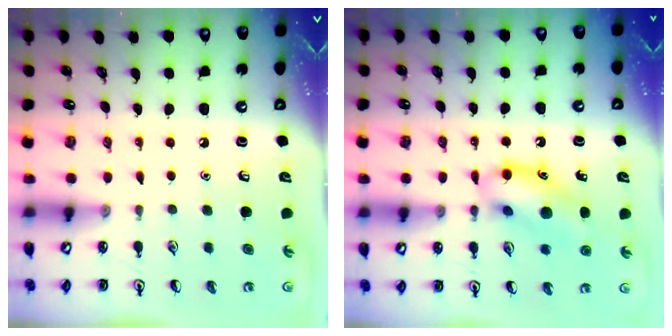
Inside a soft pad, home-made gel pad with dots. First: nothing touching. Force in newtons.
{"total": 13.0, "press": 12.7, "slide": 2.6}